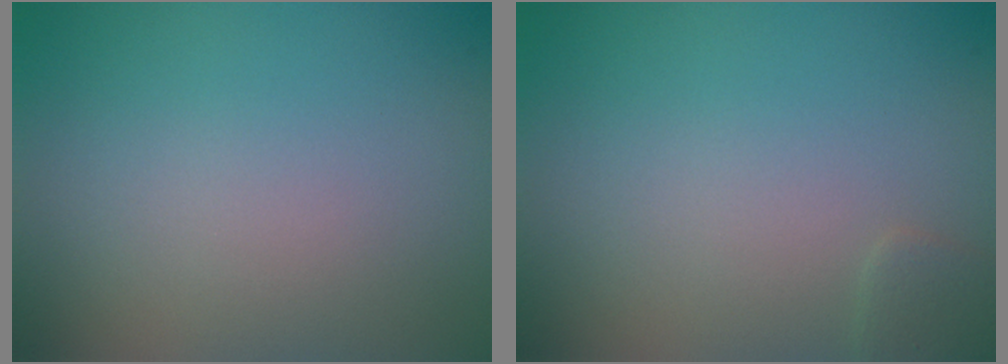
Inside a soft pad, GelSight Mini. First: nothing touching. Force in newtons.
{"total": 1.0, "press": 1.0, "slide": 0.1}